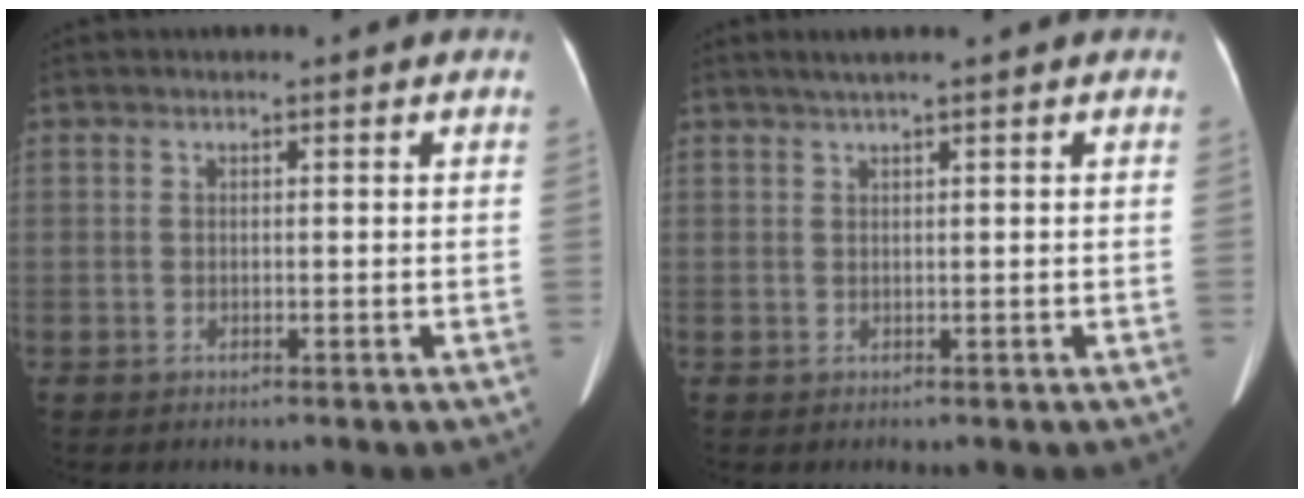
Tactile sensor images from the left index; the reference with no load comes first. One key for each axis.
{"total": 2.0, "fx": 1.4, "fy": -0.3, "fz": 1.4, "tx": -0.030, "ty": 0.009, "tz": 0.030}